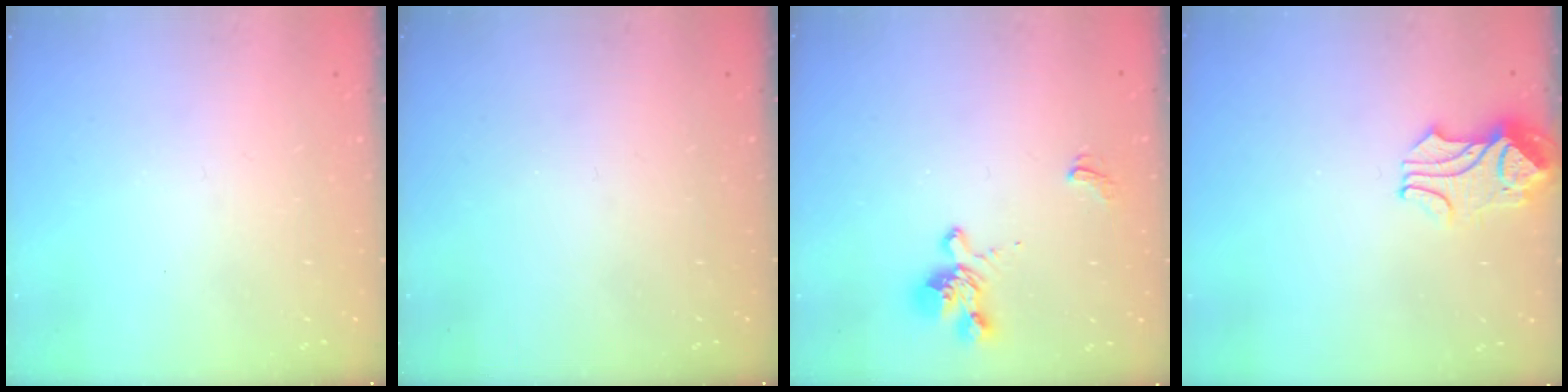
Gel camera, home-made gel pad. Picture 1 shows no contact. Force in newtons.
{"total": 0.0}
{"total": 1.4, "press": 0.2, "slide": 1.4}
{"total": 2.1, "press": 2.0, "slide": 0.7}